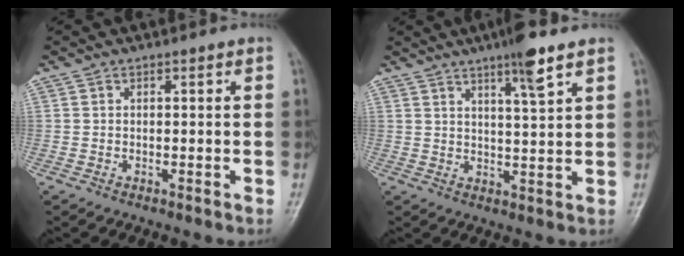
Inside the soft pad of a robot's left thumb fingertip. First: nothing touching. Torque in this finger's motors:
{"motor_torque": [1.12, 0.30, 1.04, -0.56, 0.30]}